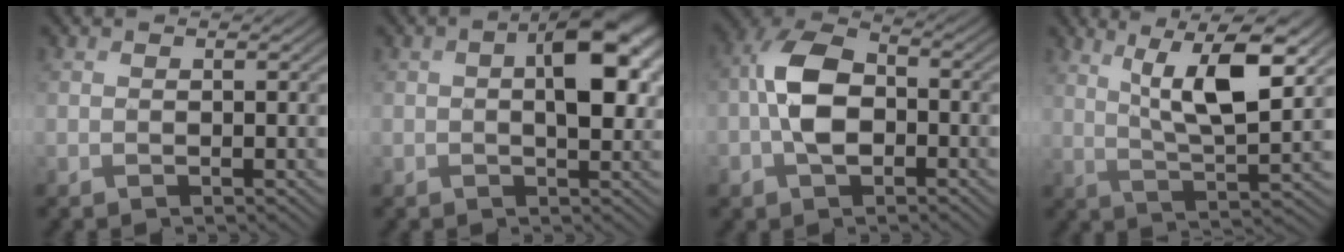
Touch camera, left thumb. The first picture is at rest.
{"total": 7.0, "force": [1.2, 3.5, 6.0], "torque": [-0.086, 0.005, 0.018]}
{"total": 7.9, "force": [-1.5, 4.8, 6.1], "torque": [-0.125, 0.014, -0.041]}
{"total": 10.4, "force": [4.3, 2.9, 9.0], "torque": [-0.164, 0.001, 0.076]}